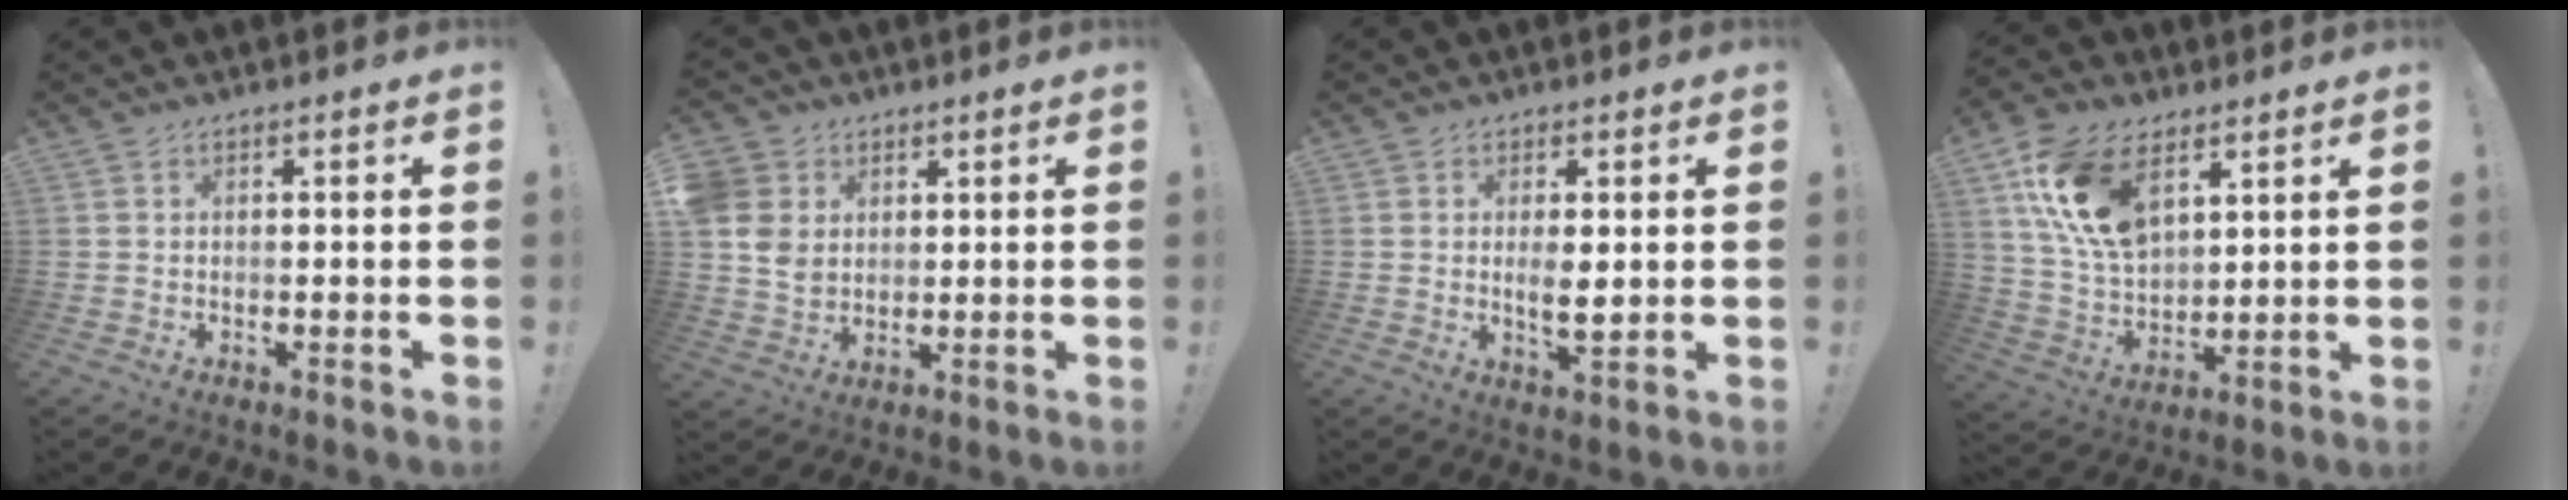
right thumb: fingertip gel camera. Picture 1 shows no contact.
{"total": 8.8, "force": [2.9, 7.7, 3.1], "torque": [-0.066, -0.016, 0.060]}
{"total": 4.4, "force": [0.4, 1.7, 4.1], "torque": [-0.059, -0.012, 0.002]}
{"total": 18.4, "force": [8.6, 11.1, 12.0], "torque": [-0.233, -0.031, 0.161]}